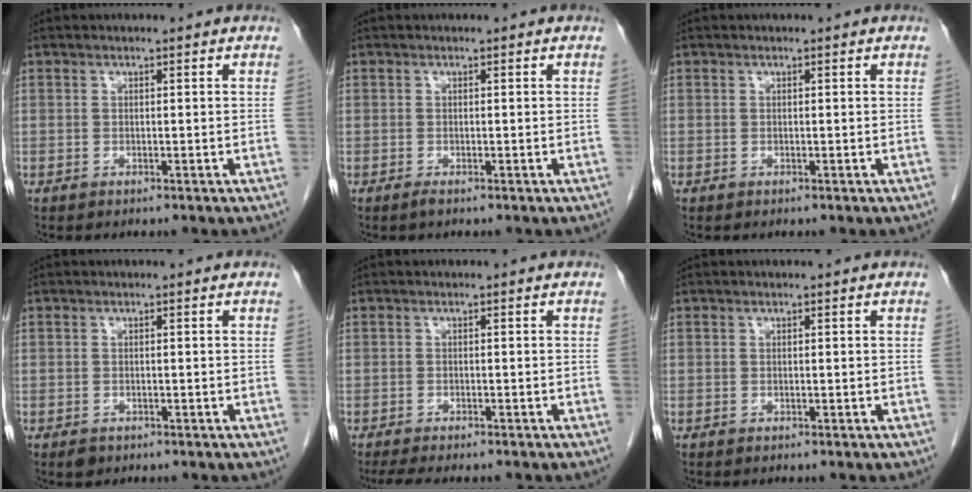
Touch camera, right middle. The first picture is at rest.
{"total": 0.5, "force": [-0.4, 0.0, 0.4], "torque": [-0.010, -0.002, -0.007]}
{"total": 0.0}
{"total": 1.0, "force": [-0.6, 0.7, 0.3], "torque": [-0.010, 0.000, -0.007]}
{"total": 6.9, "force": [-5.8, 1.5, 3.4], "torque": [-0.046, -0.009, -0.086]}
{"total": 0.0}